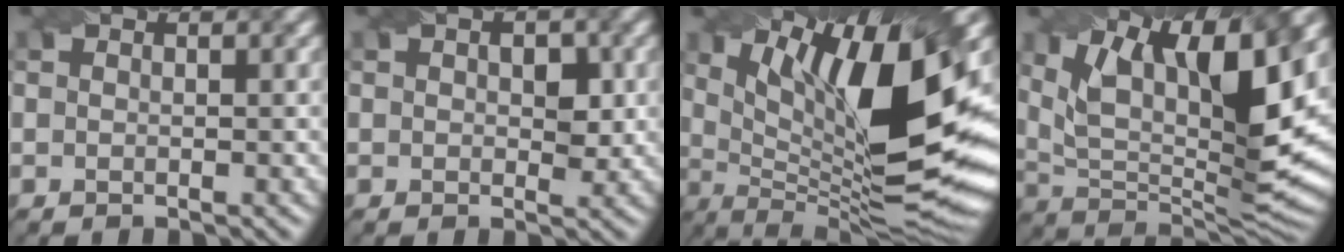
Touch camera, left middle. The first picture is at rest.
{"total": 2.7, "force": [0.4, 1.5, 2.2], "torque": [-0.026, -0.001, 0.007]}
{"total": 15.0, "force": [4.7, 4.2, 13.6], "torque": [-0.213, -0.011, 0.085]}
{"total": 14.4, "force": [6.7, 4.9, 11.7], "torque": [-0.209, -0.001, 0.123]}